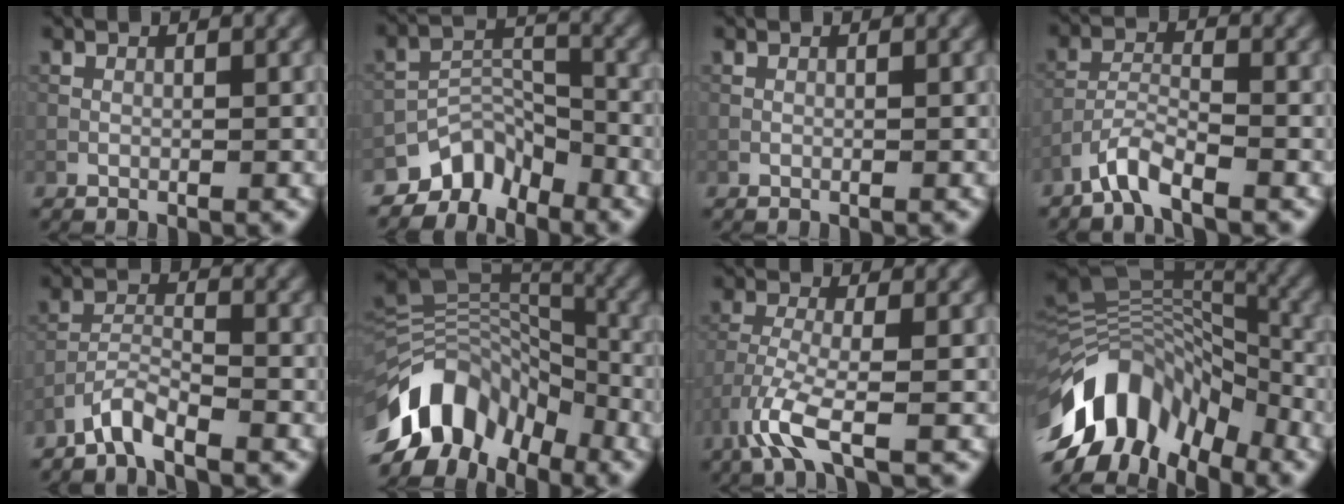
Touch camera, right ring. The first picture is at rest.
{"total": 5.2, "force": [-4.2, 2.7, 1.4], "torque": [-0.011, 0.001, -0.085]}
{"total": 0.0}
{"total": 3.1, "force": [-2.6, 0.5, 1.6], "torque": [-0.031, 0.006, -0.059]}
{"total": 2.9, "force": [-2.6, 0.4, 1.3], "torque": [-0.023, 0.007, -0.058]}
{"total": 12.3, "force": [-7.0, 7.6, 6.6], "torque": [-0.130, 0.024, -0.139]}
{"total": 4.7, "force": [-3.0, 0.9, 3.5], "torque": [-0.086, -0.014, -0.071]}
{"total": 13.1, "force": [-6.6, 7.7, 8.3], "torque": [-0.169, 0.023, -0.119]}